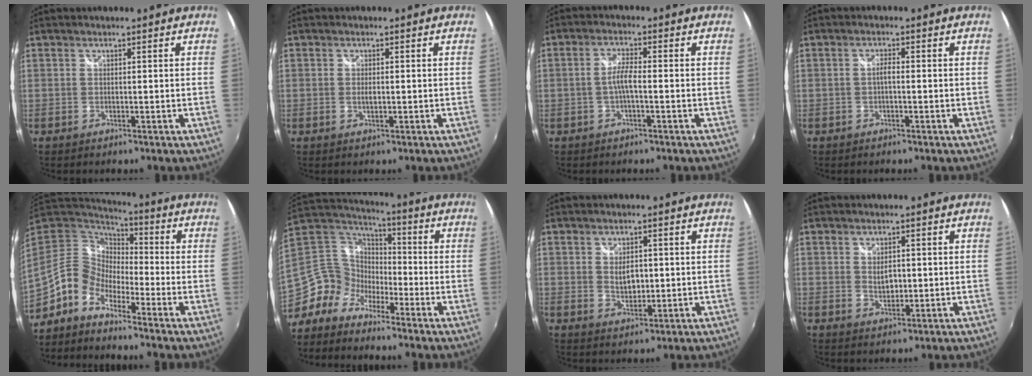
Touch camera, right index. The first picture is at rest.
{"total": 1.2, "force": [-0.2, 0.5, 1.1], "torque": [-0.021, -0.001, -0.004]}
{"total": 3.3, "force": [-1.0, 0.4, 3.1], "torque": [-0.066, 0.006, -0.019]}
{"total": 1.5, "force": [-0.4, 0.4, 1.3], "torque": [-0.026, 0.005, -0.009]}
{"total": 9.1, "force": [-5.5, 6.0, 4.1], "torque": [-0.070, 0.021, -0.124]}
{"total": 10.0, "force": [-7.5, 6.2, 2.3], "torque": [-0.052, 0.031, -0.166]}
{"total": 4.1, "force": [0.4, 2.6, 3.2], "torque": [-0.050, -0.002, 0.008]}
{"total": 3.2, "force": [0.2, 2.1, 2.4], "torque": [-0.037, -0.001, 0.005]}